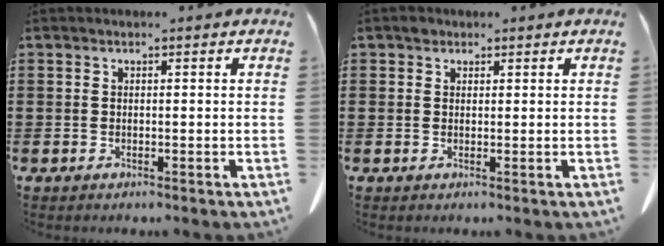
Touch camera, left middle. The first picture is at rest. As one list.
[{"total": 1.2, "force": [0.8, 0.8, 0.2], "torque": [-0.006, 0.004, 0.015]}]